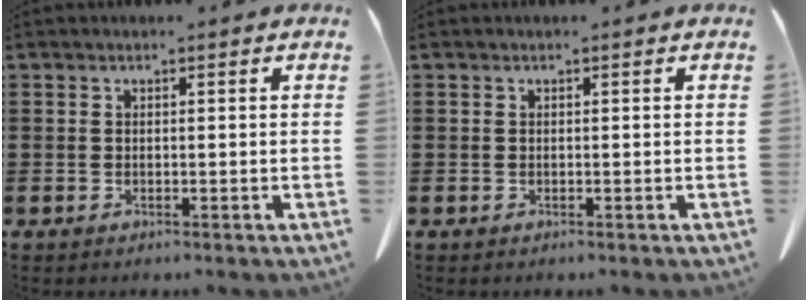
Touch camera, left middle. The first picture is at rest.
{"total": 0.0}